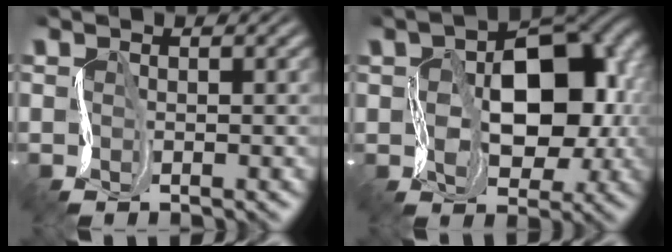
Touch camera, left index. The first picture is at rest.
{"total": 10.1, "force": [0.4, 6.6, 7.6], "torque": [-0.114, 0.007, 0.006]}